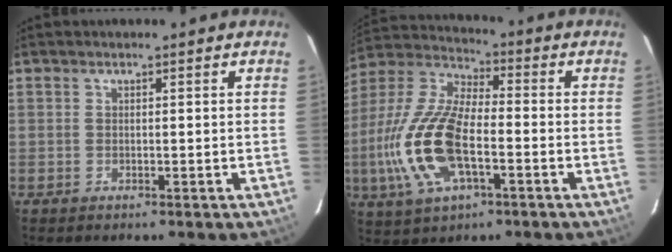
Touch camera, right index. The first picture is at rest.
{"total": 18.2, "force": [-4.5, 7.7, 15.9], "torque": [-0.347, -0.006, -0.086]}